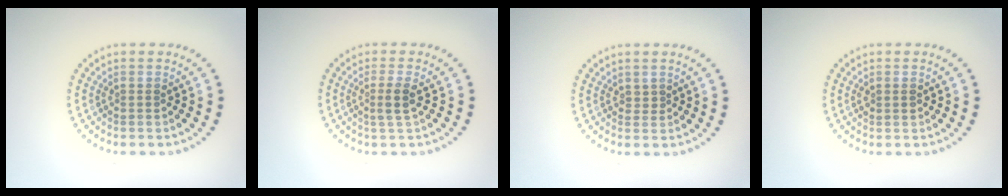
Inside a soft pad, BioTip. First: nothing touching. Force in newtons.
{"total": 1.8, "press": 1.4, "slide": 1.1}
{"total": 0.6, "press": 0.2, "slide": 0.6}
{"total": 0.8, "press": 0.8, "slide": 0.1}